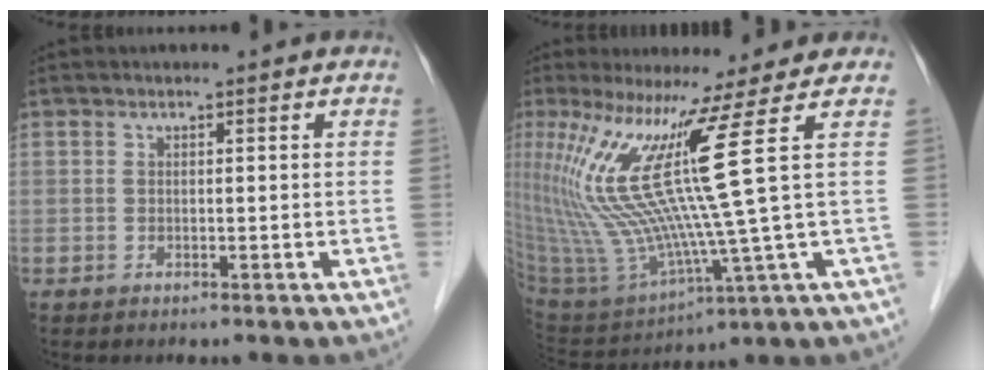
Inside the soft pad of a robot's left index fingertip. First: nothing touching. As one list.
[{"total": 14.7, "force": [5.9, -3.3, 13.0], "torque": [-0.260, -0.010, 0.115]}]